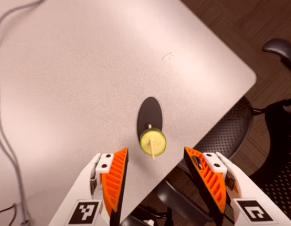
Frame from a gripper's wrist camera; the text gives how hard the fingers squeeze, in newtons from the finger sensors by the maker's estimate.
{"total": 0.0}